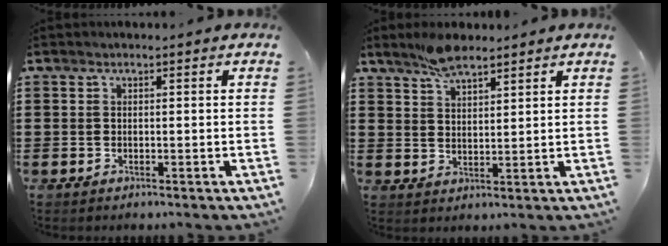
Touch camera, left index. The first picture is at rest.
{"total": 4.9, "force": [4.1, 1.5, 2.1], "torque": [-0.051, -0.001, 0.077]}